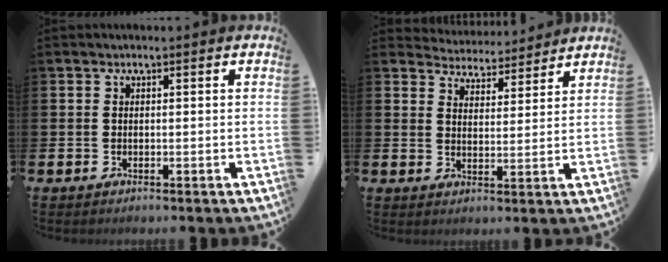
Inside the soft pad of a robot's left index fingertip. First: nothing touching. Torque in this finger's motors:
{"motor_torque": [0.33, -0.44, -0.25, -0.07]}